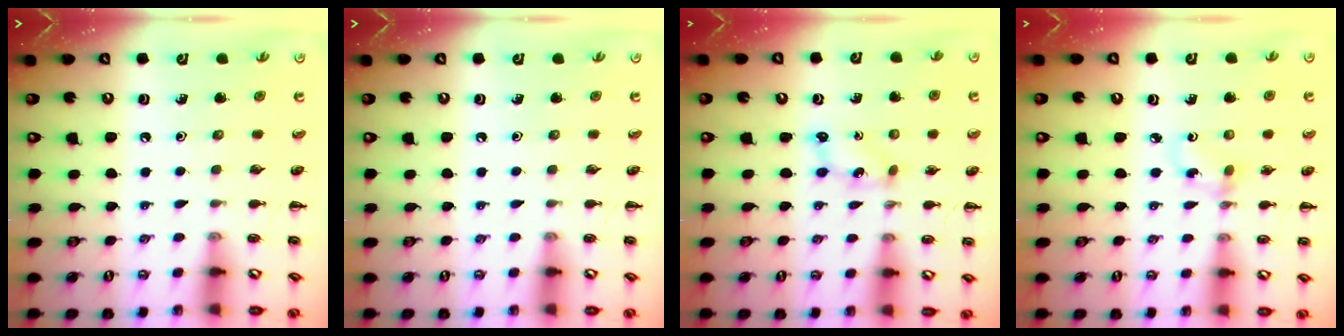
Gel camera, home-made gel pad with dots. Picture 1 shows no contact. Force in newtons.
{"total": 0.0}
{"total": 1.8, "press": 1.8, "slide": 0.3}
{"total": 2.8, "press": 2.6, "slide": 1.0}